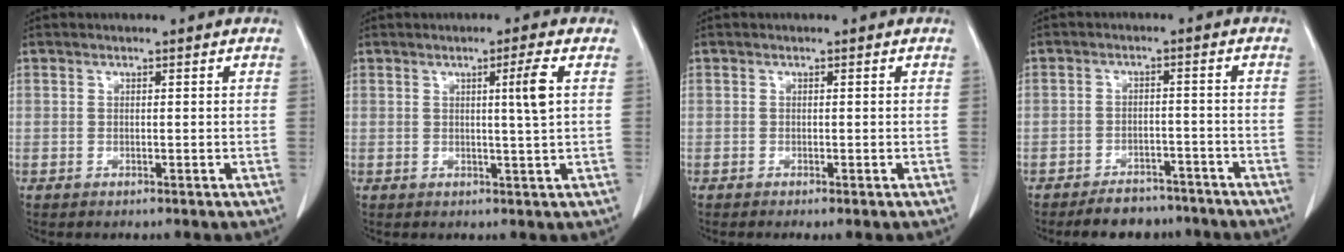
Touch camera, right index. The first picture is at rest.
{"total": 3.0, "force": [0.9, -0.8, 2.7], "torque": [-0.045, -0.008, 0.016]}
{"total": 0.8, "force": [-0.5, -0.1, 0.7], "torque": [-0.013, -0.003, -0.007]}
{"total": 6.7, "force": [-5.7, 3.2, 1.5], "torque": [-0.013, 0.007, -0.082]}